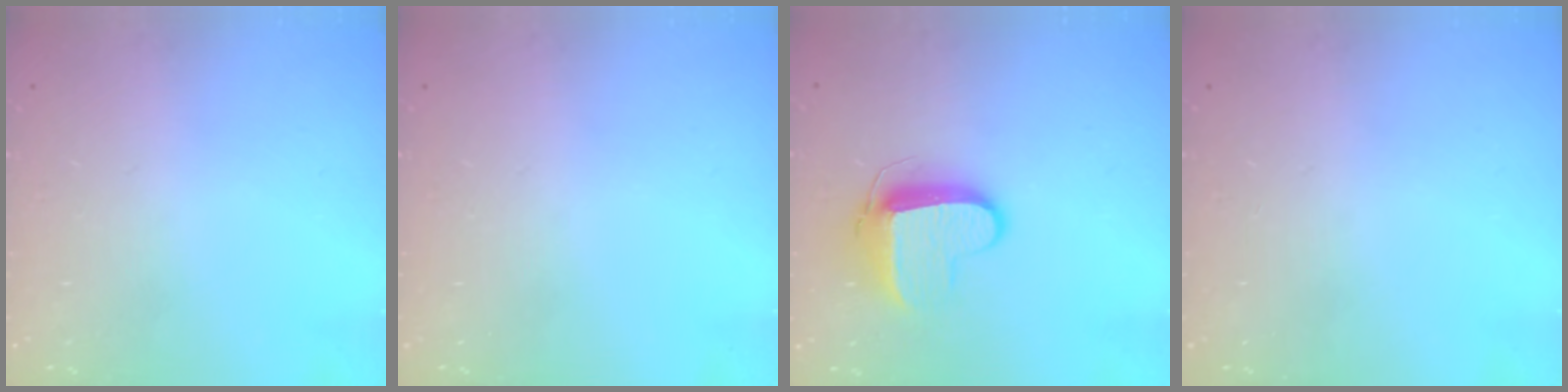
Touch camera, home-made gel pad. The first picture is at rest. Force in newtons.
{"total": 0.0}
{"total": 10.3, "press": 10.3, "slide": 1.1}
{"total": 0.0}